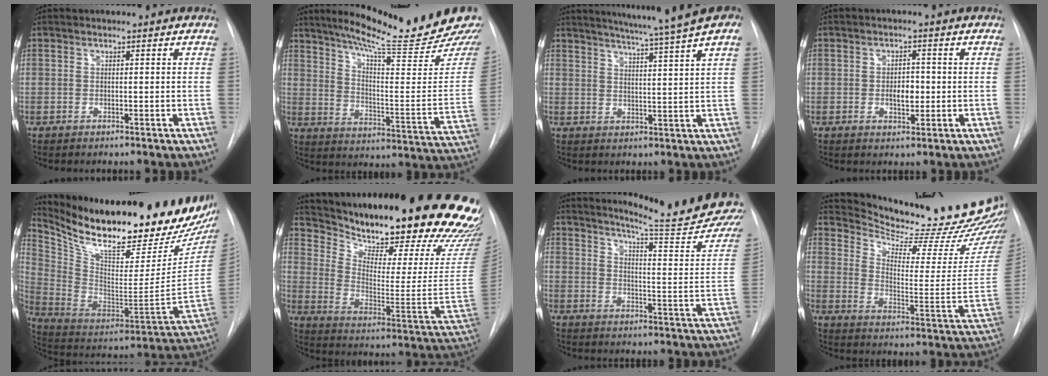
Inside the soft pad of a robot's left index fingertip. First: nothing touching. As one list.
[{"total": 22.3, "force": [18.9, -0.2, 11.8], "torque": [-0.180, -0.095, 0.256]}, {"total": 14.1, "force": [10.9, -0.8, 9.0], "torque": [-0.136, -0.002, 0.132]}, {"total": 3.3, "force": [-0.3, 1.8, 2.7], "torque": [-0.040, 0.002, -0.001]}, {"total": 30.7, "force": [24.5, 6.9, 17.1], "torque": [-0.299, -0.054, 0.362]}, {"total": 32.1, "force": [27.0, 5.3, 16.5], "torque": [-0.280, -0.095, 0.357]}, {"total": 23.3, "force": [20.8, 0.9, 10.4], "torque": [-0.144, -0.102, 0.248]}, {"total": 26.1, "force": [24.1, 2.7, 9.8], "torque": [-0.148, -0.120, 0.310]}]